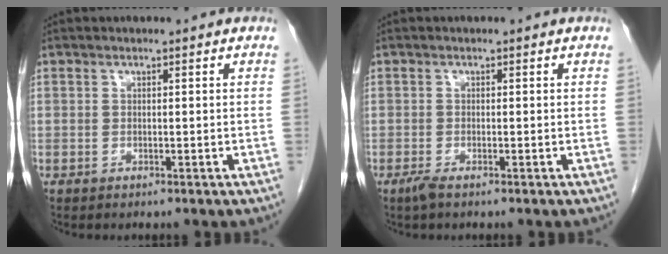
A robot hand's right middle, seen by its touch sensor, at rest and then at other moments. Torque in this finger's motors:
{"motor_torque": [0.58, -0.13, 0.03, 0.03]}